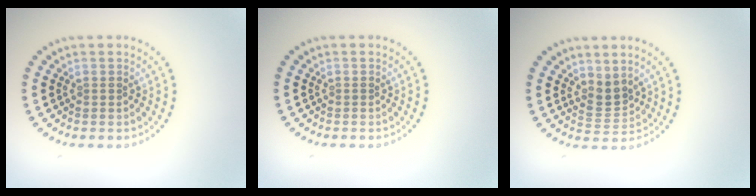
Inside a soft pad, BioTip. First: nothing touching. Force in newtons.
{"total": 0.0}
{"total": 2.3, "press": 1.7, "slide": 1.6}